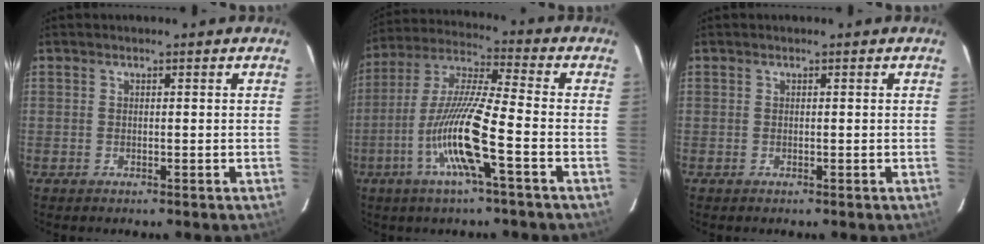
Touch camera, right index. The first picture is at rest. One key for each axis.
{"total": 13.4, "fx": -4.6, "fy": 0.1, "fz": 12.6, "tx": -0.258, "ty": -0.001, "tz": -0.094}
{"total": 0.0}